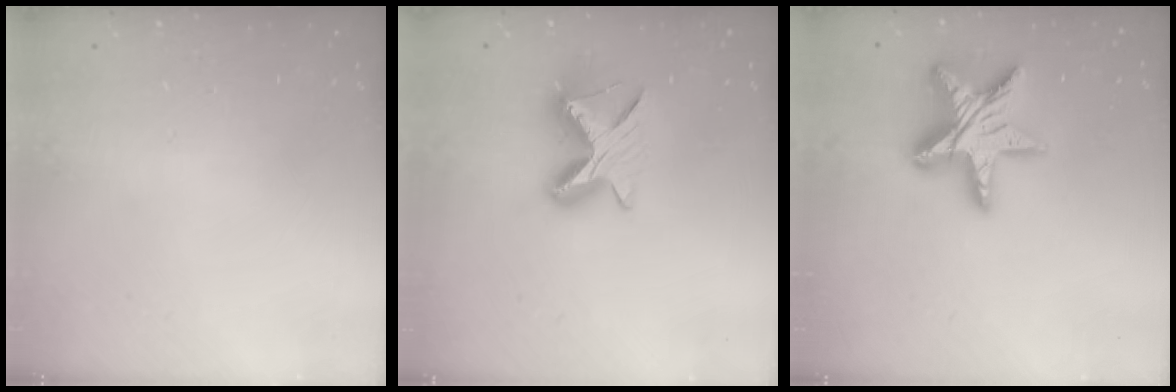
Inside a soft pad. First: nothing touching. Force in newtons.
{"total": 8.9, "press": 8.8, "slide": 1.0}
{"total": 17.6, "press": 17.6, "slide": 1.4}